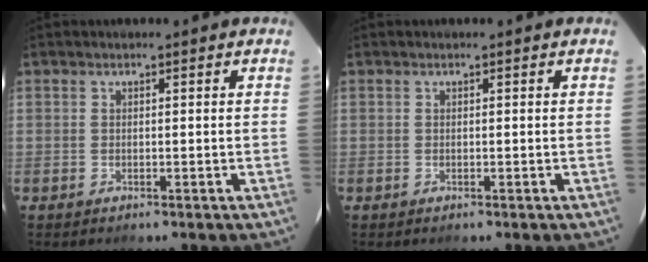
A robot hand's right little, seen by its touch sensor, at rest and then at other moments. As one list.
[{"total": 0.0}]